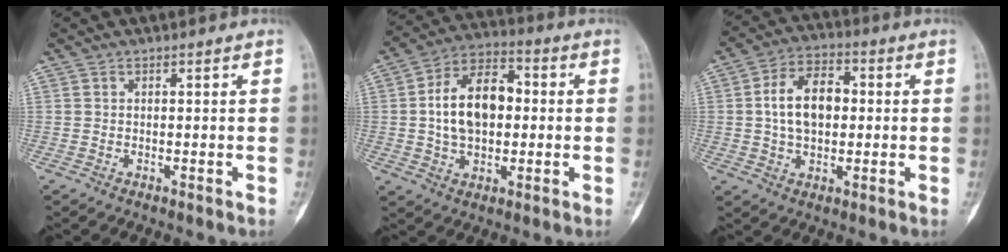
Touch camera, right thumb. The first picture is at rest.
{"total": 14.1, "force": [0.6, 8.9, 10.9], "torque": [-0.165, 0.023, 0.004]}
{"total": 10.8, "force": [0.7, 6.9, 8.2], "torque": [-0.128, 0.017, 0.007]}